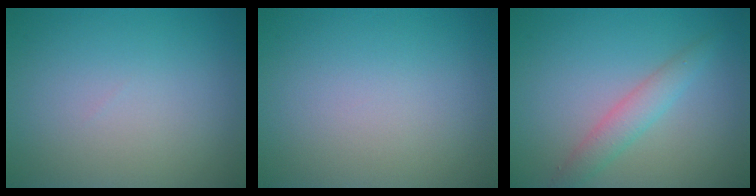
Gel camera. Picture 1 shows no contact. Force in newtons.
{"total": 0.0}
{"total": 2.7, "press": 2.7, "slide": 0.2}